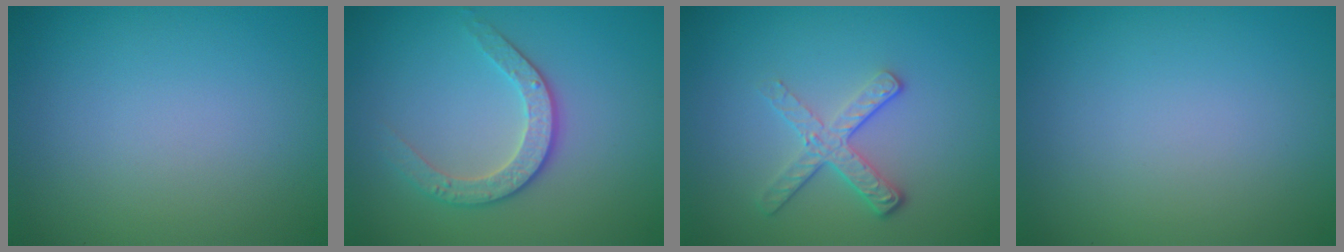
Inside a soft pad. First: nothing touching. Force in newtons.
{"total": 2.9, "press": 2.7, "slide": 1.1}
{"total": 3.2, "press": 2.5, "slide": 2.0}
{"total": 0.0}